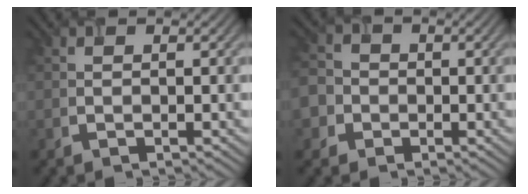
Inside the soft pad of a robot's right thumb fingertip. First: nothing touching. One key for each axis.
{"total": 4.2, "fx": -1.3, "fy": 3.9, "fz": 0.9, "tx": -0.021, "ty": -0.006, "tz": -0.040}